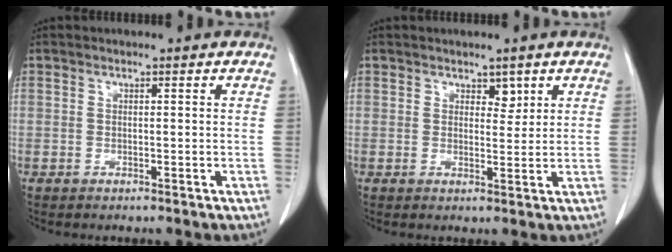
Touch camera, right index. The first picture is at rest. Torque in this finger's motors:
{"motor_torque": [-0.06, 0.16, -0.02, -0.01]}